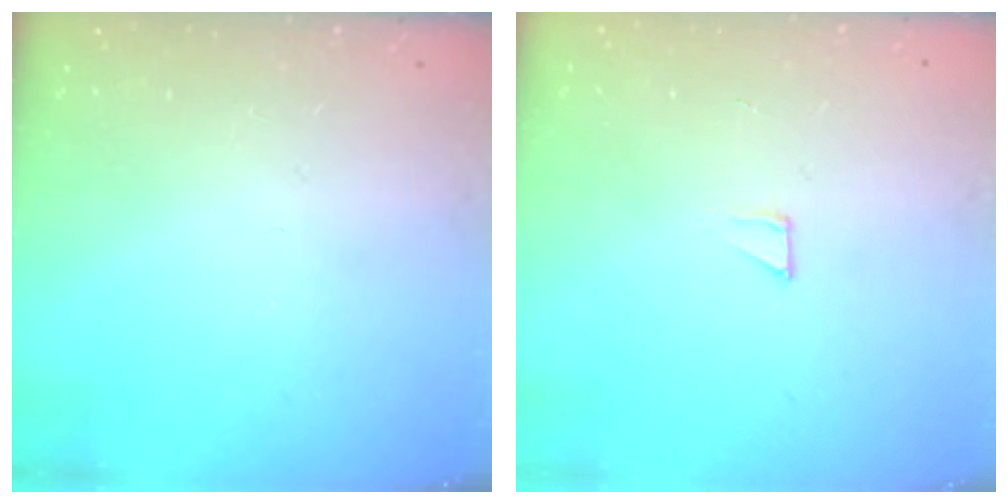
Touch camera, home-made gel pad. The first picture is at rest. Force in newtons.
{"total": 2.1, "press": 2.1, "slide": 0.1}